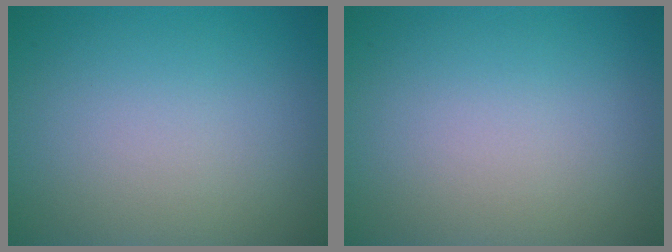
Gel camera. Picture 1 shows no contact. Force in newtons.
{"total": 0.0}